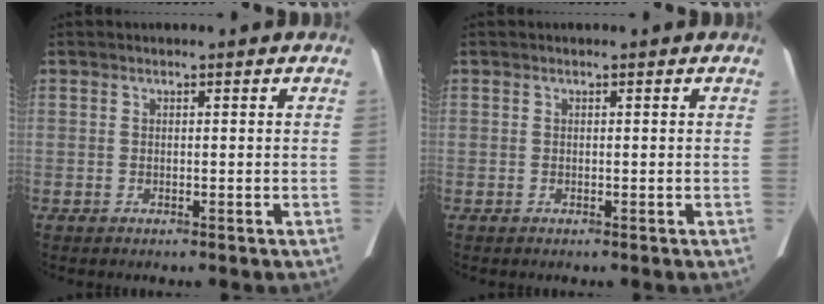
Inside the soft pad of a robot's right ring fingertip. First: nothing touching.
{"total": 0.0}